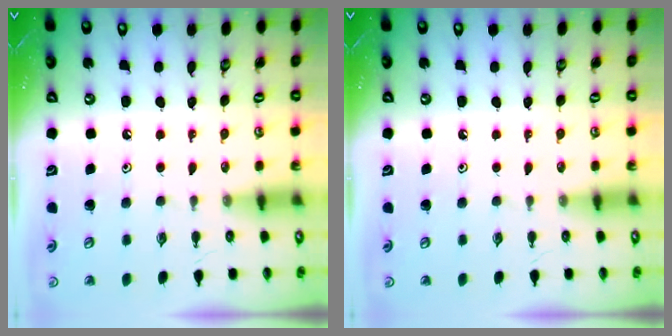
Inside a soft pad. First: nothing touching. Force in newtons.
{"total": 0.0}